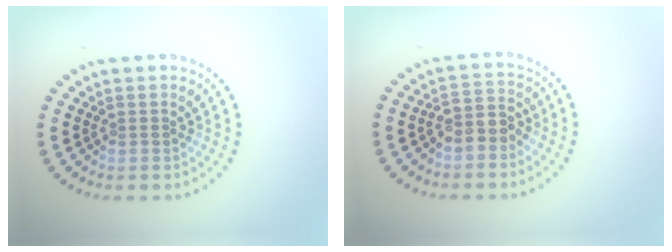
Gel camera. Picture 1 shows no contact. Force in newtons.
{"total": 2.4, "press": 2.2, "slide": 1.1}